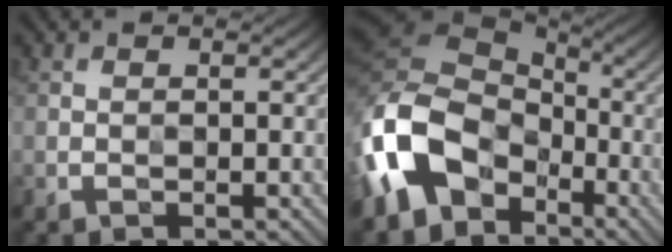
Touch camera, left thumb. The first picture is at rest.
{"total": 15.8, "force": [-5.5, 11.6, 9.3], "torque": [-0.244, -0.015, -0.115]}